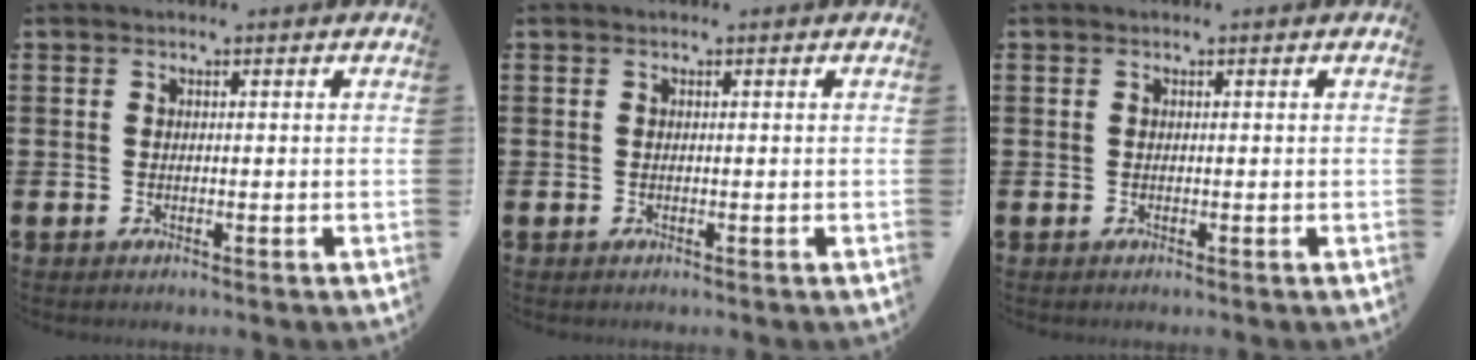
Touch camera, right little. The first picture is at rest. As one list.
[{"total": 0.0}, {"total": 0.0}]